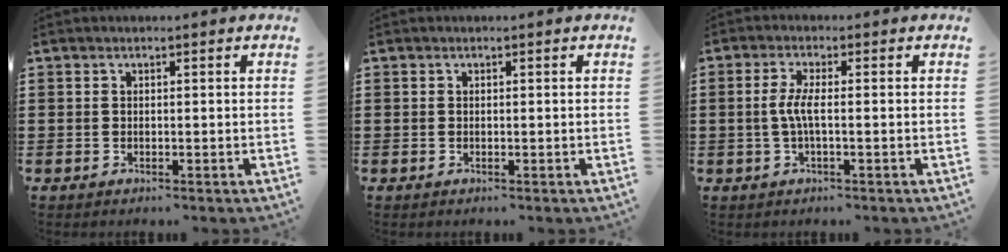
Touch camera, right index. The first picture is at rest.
{"total": 0.0}
{"total": 3.6, "force": [-0.4, 0.5, 3.5], "torque": [-0.086, -0.007, -0.017]}